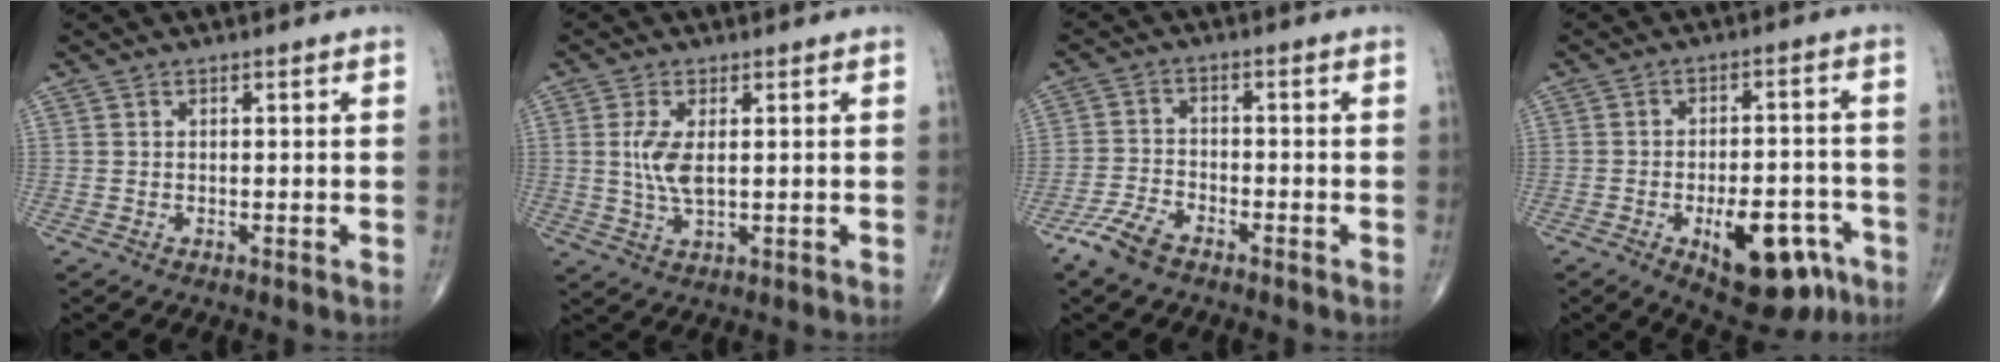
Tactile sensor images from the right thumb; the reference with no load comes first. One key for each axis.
{"total": 5.5, "fx": 0.7, "fy": 2.3, "fz": 5.0, "tx": -0.111, "ty": -0.008, "tz": 0.018}
{"total": 5.8, "fx": -4.3, "fy": 2.4, "fz": 3.2, "tx": -0.075, "ty": 0.012, "tz": -0.086}
{"total": 15.0, "fx": -6.8, "fy": 7.1, "fz": 11.3, "tx": -0.130, "ty": 0.034, "tz": -0.083}